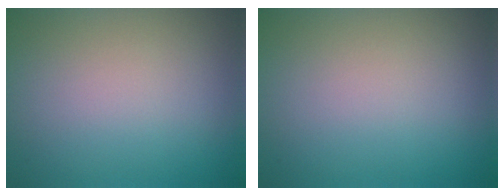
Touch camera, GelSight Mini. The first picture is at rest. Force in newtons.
{"total": 0.0}